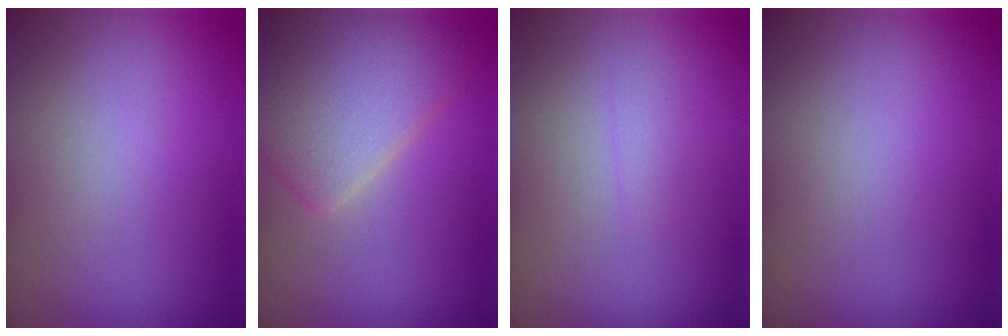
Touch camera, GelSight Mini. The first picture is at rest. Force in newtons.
{"total": 6.2, "press": 6.2, "slide": 0.1}
{"total": 0.7, "press": 0.7, "slide": 0.0}
{"total": 0.0}